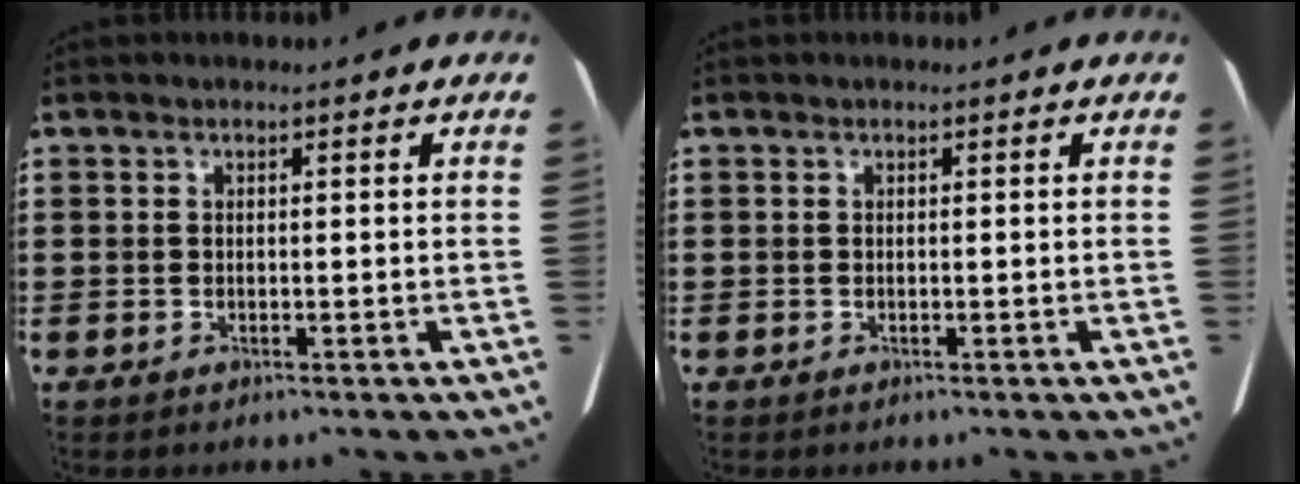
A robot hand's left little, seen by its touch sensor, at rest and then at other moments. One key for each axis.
{"total": 0.0}